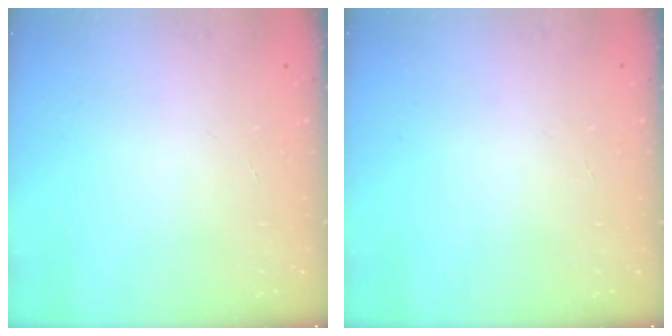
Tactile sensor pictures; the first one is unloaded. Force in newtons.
{"total": 0.0}